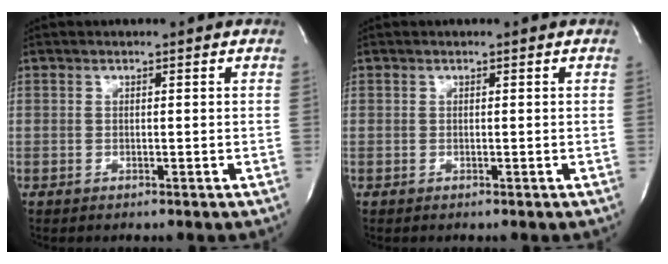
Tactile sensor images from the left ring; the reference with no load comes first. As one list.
[{"total": 0.0}]